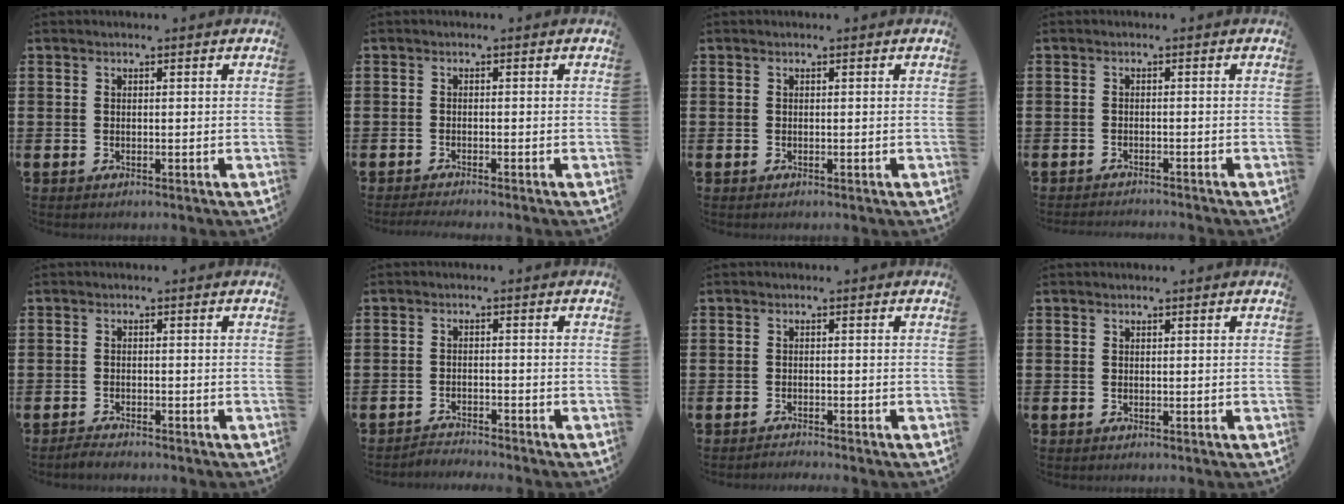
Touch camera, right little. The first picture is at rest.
{"total": 0.9, "force": [-0.7, -0.1, 0.5], "torque": [-0.007, -0.002, -0.015]}
{"total": 0.0}
{"total": 1.0, "force": [-1.0, -0.1, 0.0], "torque": [-0.001, 0.001, -0.020]}
{"total": 1.2, "force": [-1.2, 0.1, 0.2], "torque": [-0.006, 0.001, -0.024]}
{"total": 2.1, "force": [-2.0, -0.2, -0.2], "torque": [0.000, 0.003, -0.045]}
{"total": 1.0, "force": [-1.0, -0.2, 0.0], "torque": [-0.001, 0.001, -0.020]}
{"total": 0.0}